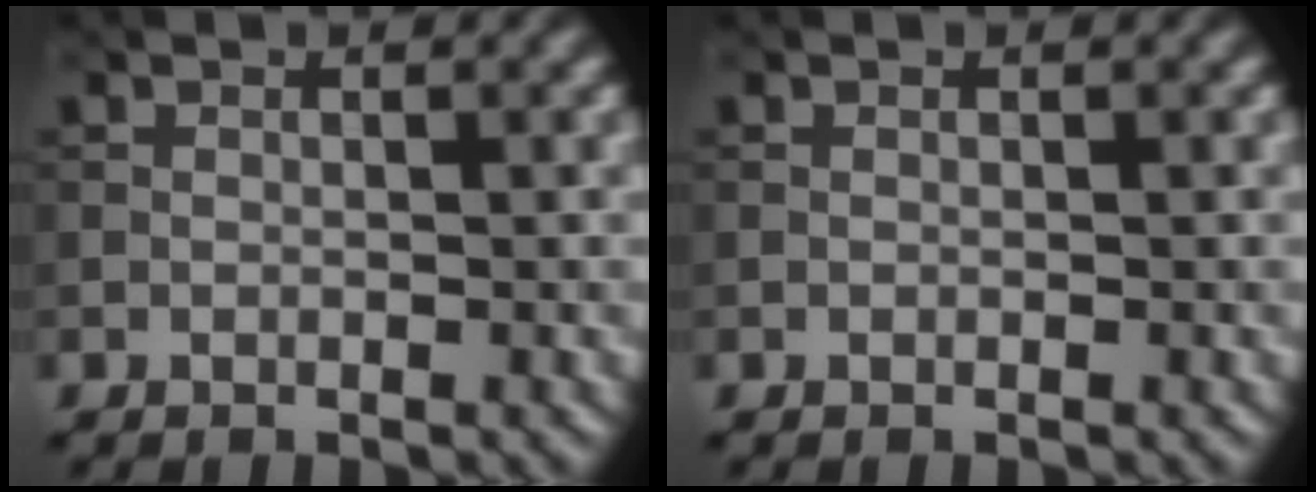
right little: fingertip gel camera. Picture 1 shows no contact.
{"total": 0.0}